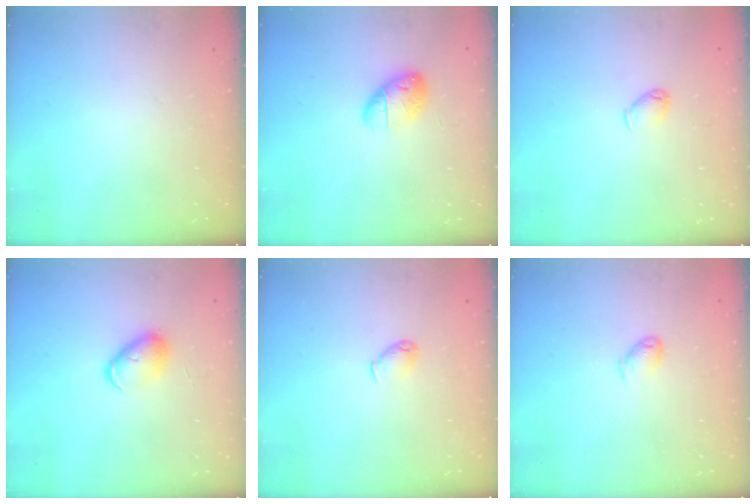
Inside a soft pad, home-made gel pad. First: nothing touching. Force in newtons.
{"total": 10.2, "press": 9.8, "slide": 2.5}
{"total": 3.8, "press": 3.7, "slide": 0.7}
{"total": 6.0, "press": 6.0, "slide": 0.2}
{"total": 3.9, "press": 3.8, "slide": 0.7}
{"total": 3.8, "press": 3.7, "slide": 0.7}